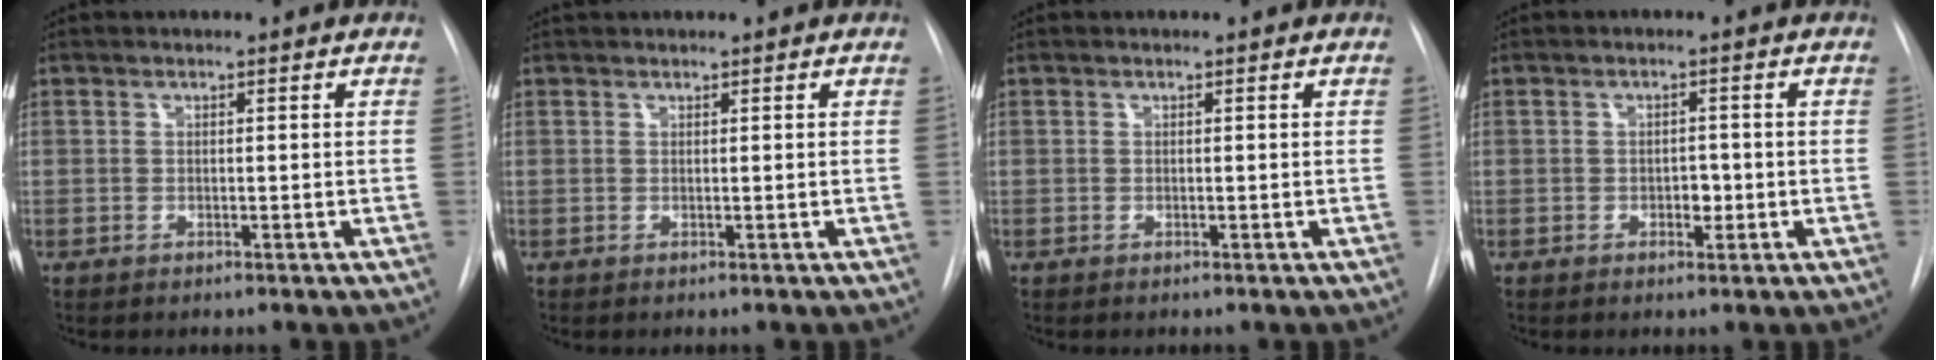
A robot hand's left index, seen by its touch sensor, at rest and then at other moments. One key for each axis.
{"total": 0.9, "fx": 0.9, "fy": 0.2, "fz": 0.2, "tx": -0.008, "ty": 0.017, "tz": 0.017}
{"total": 0.0}
{"total": 2.0, "fx": -0.8, "fy": 1.2, "fz": 1.3, "tx": -0.018, "ty": -0.001, "tz": -0.010}